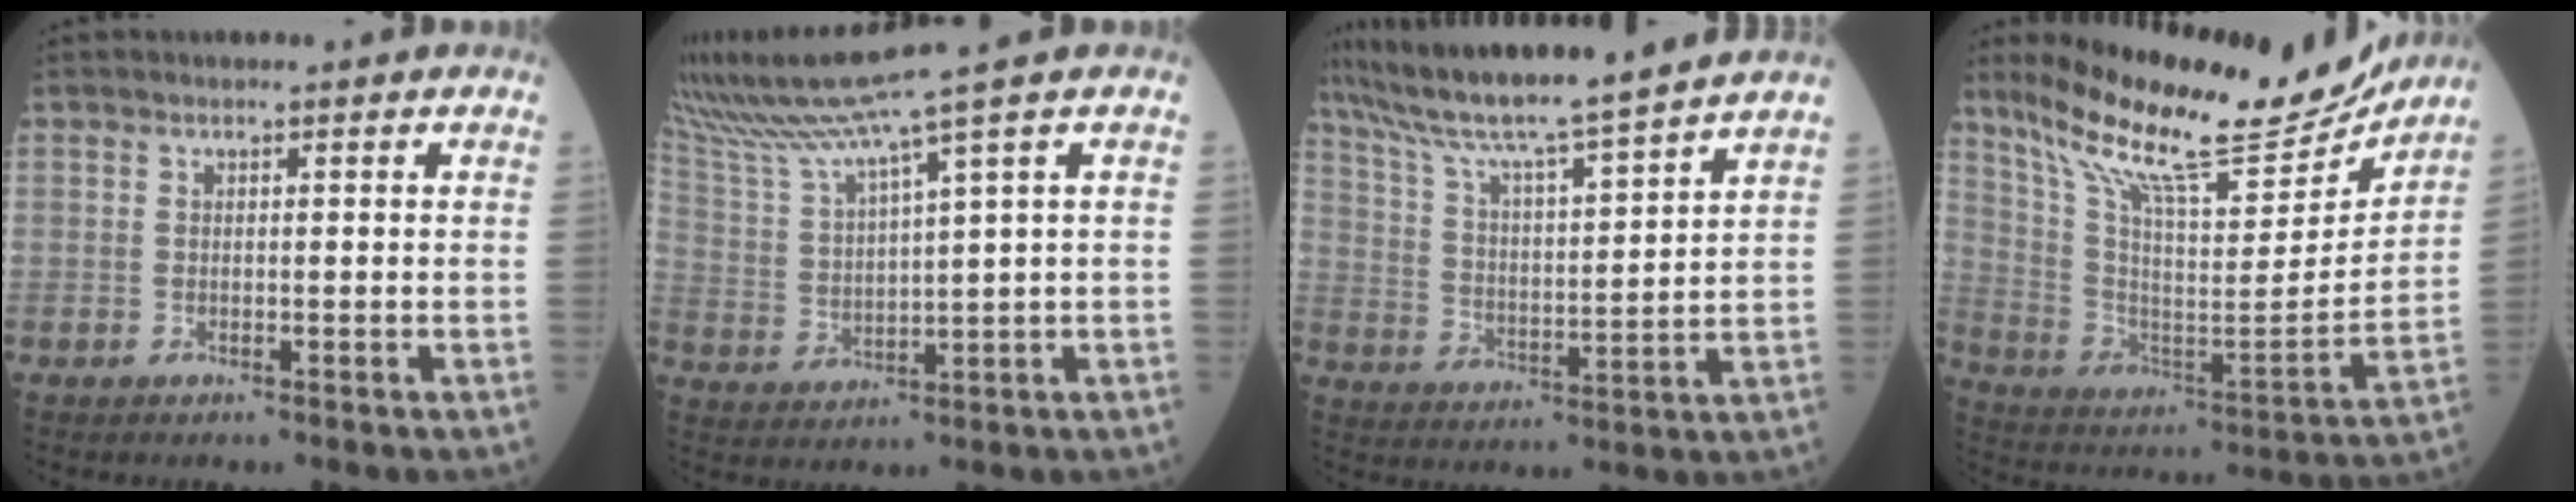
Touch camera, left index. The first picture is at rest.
{"total": 10.5, "force": [8.5, -2.5, 5.6], "torque": [-0.112, 0.000, 0.168]}
{"total": 16.6, "force": [14.6, -1.6, 7.8], "torque": [-0.141, -0.005, 0.238]}
{"total": 23.0, "force": [20.0, 3.2, 10.9], "torque": [-0.196, -0.034, 0.315]}